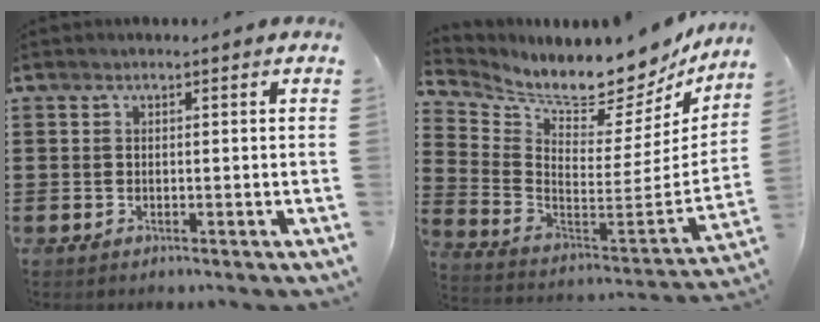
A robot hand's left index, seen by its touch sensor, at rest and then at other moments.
{"total": 7.8, "force": [7.5, 0.5, 2.1], "torque": [-0.060, -0.090, 0.118]}